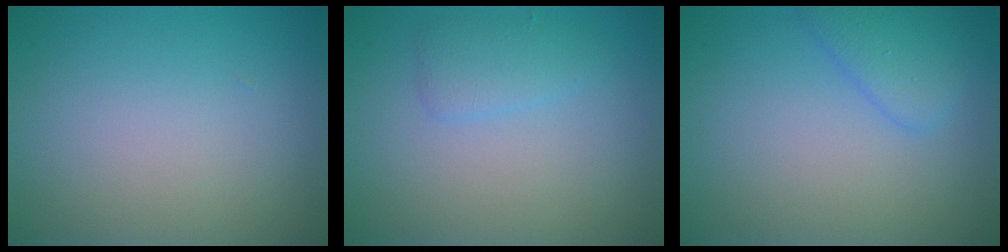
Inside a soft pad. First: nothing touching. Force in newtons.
{"total": 1.7, "press": 1.7, "slide": 0.1}
{"total": 2.4, "press": 2.4, "slide": 0.1}